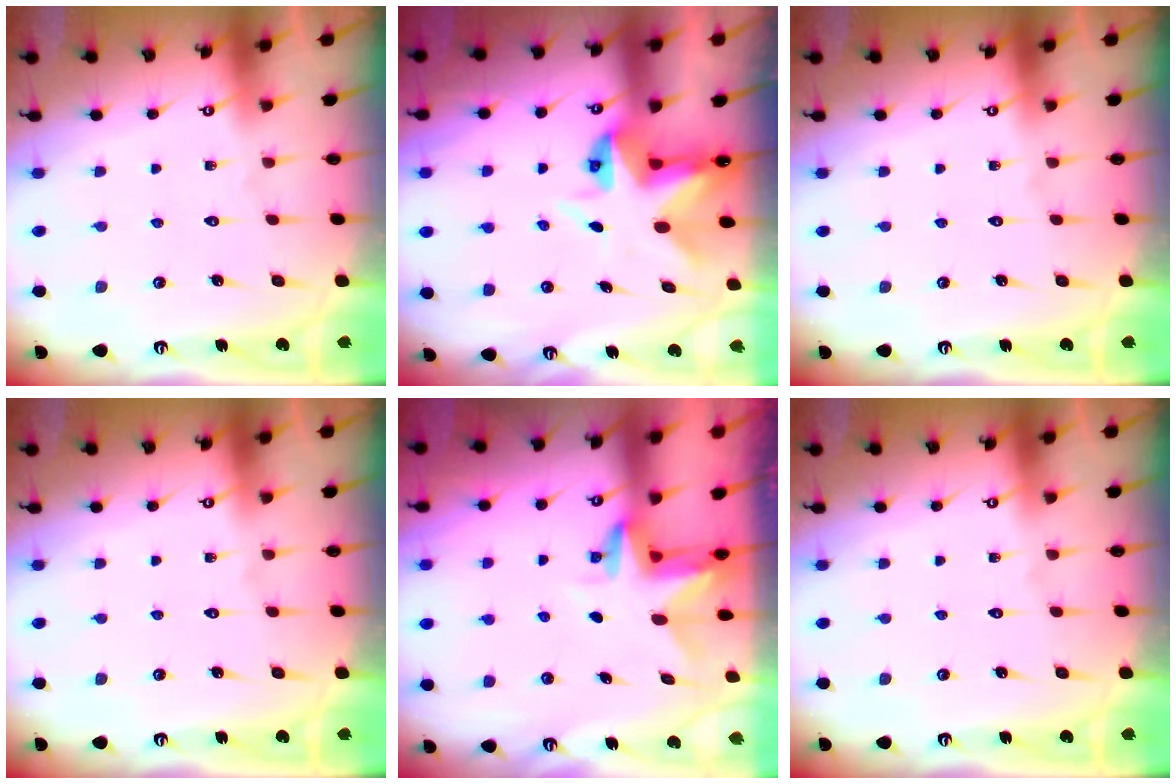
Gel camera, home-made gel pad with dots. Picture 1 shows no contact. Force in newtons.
{"total": 5.6, "press": 5.6, "slide": 0.5}
{"total": 0.0}
{"total": 0.0}
{"total": 3.0, "press": 3.0, "slide": 0.2}
{"total": 0.0}